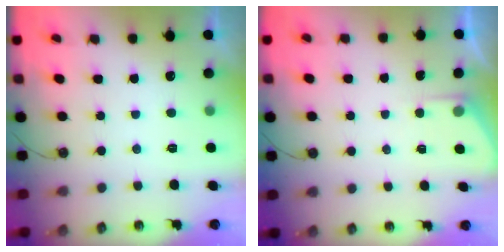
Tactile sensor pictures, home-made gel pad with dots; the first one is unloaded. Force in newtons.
{"total": 3.0, "press": 2.9, "slide": 0.4}